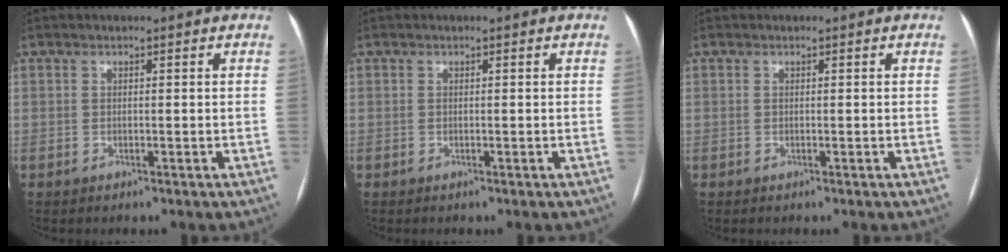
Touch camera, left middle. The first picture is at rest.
{"total": 0.0}
{"total": 0.0}